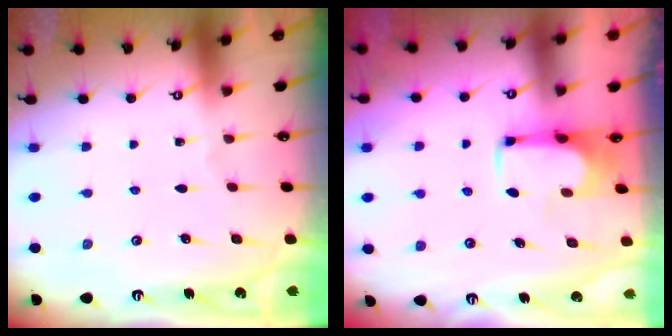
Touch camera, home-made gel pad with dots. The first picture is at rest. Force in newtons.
{"total": 1.3, "press": 1.2, "slide": 0.5}